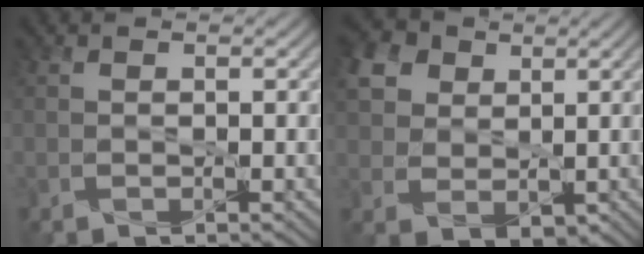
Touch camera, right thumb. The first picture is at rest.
{"total": 8.7, "force": [3.1, 6.9, 4.4], "torque": [-0.126, 0.012, 0.063]}